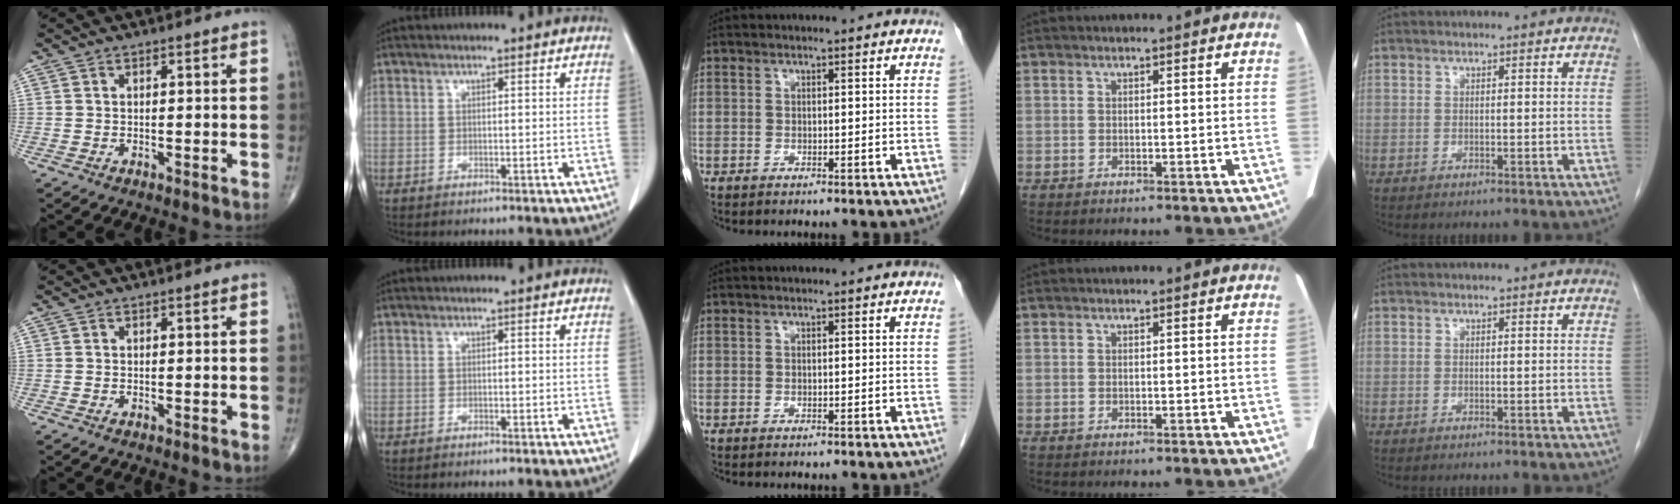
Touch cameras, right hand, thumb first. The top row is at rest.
{}